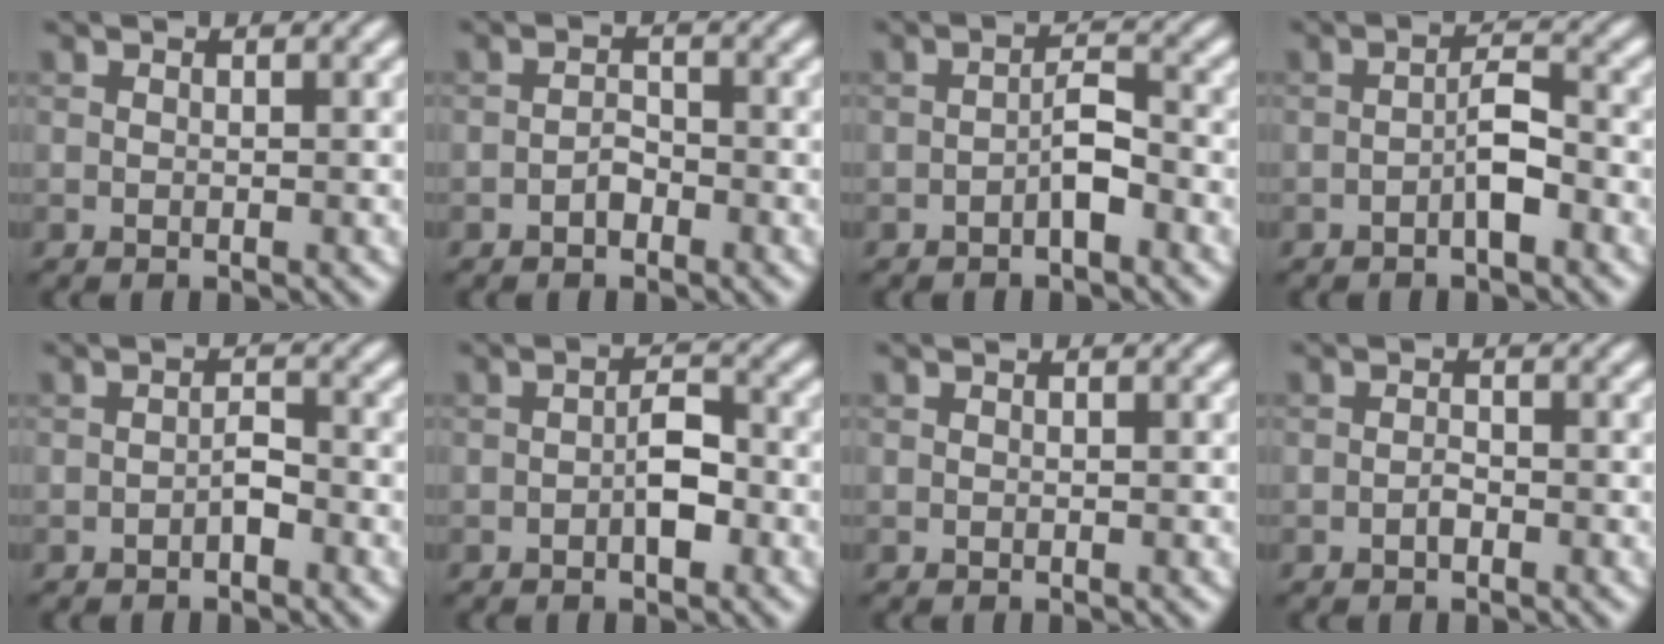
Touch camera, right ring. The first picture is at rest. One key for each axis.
{"total": 1.3, "fx": -0.8, "fy": 0.7, "fz": 0.7, "tx": -0.010, "ty": 0.004, "tz": -0.016}
{"total": 2.2, "fx": -1.0, "fy": 0.6, "fz": 1.8, "tx": -0.032, "ty": 0.007, "tz": -0.019}
{"total": 2.4, "fx": -1.0, "fy": 0.6, "fz": 2.1, "tx": -0.037, "ty": 0.007, "tz": -0.019}
{"total": 1.3, "fx": -0.7, "fy": 0.5, "fz": 1.0, "tx": -0.016, "ty": 0.004, "tz": -0.012}
{"total": 2.6, "fx": -0.7, "fy": 1.1, "fz": 2.2, "tx": -0.035, "ty": 0.004, "tz": -0.016}
{"total": 0.0}
{"total": 0.9, "fx": -0.5, "fy": 0.4, "fz": 0.7, "tx": -0.013, "ty": 0.001, "tz": -0.010}